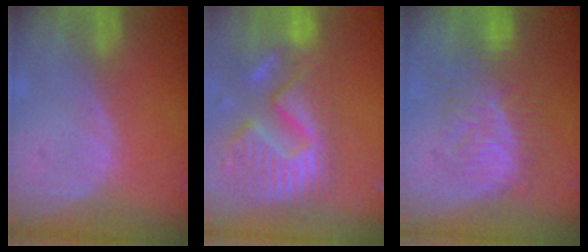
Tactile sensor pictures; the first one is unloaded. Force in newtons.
{"total": 14.4, "press": 12.0, "slide": 7.9}
{"total": 8.4, "press": 8.2, "slide": 1.9}